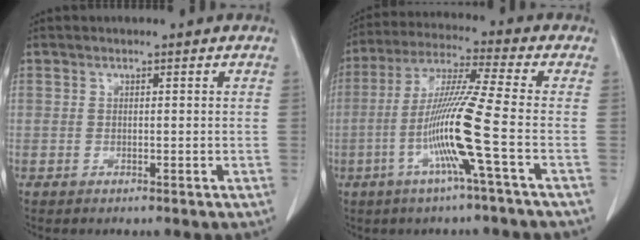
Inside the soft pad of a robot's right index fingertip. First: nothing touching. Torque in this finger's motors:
{"motor_torque": [1.94, -0.20, 1.02, 0.21]}